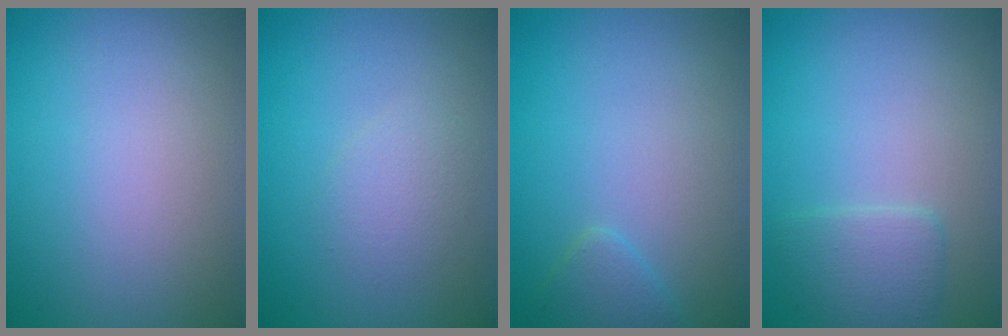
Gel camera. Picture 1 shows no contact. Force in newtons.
{"total": 1.6, "press": 1.6, "slide": 0.1}
{"total": 1.5, "press": 1.5, "slide": 0.1}
{"total": 2.3, "press": 2.2, "slide": 0.3}